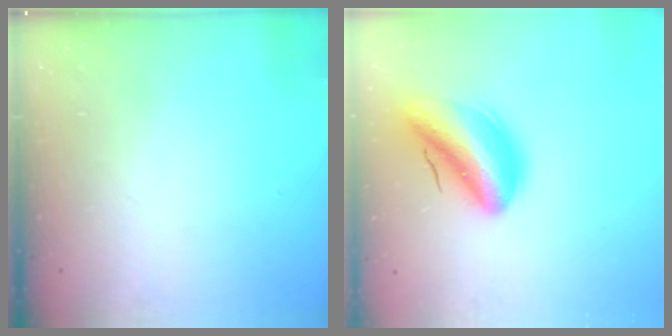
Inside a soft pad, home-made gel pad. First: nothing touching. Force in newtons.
{"total": 10.5, "press": 10.0, "slide": 3.4}